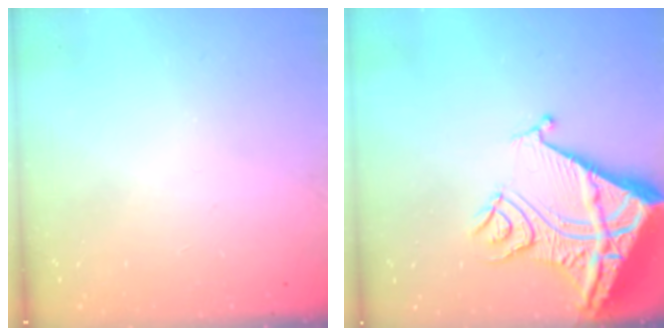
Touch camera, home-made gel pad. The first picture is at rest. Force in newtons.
{"total": 20.1, "press": 19.9, "slide": 2.1}